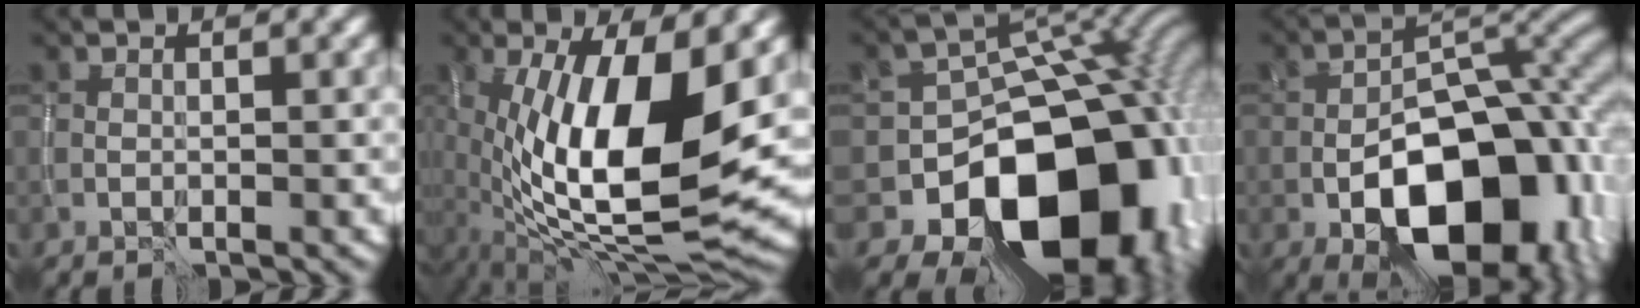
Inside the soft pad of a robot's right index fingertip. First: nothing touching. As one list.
[{"total": 13.5, "force": [0.5, 4.7, 12.6], "torque": [-0.220, -0.008, 0.006]}, {"total": 16.4, "force": [-6.1, 12.2, 9.1], "torque": [-0.085, -0.011, -0.093]}, {"total": 15.1, "force": [-5.8, 8.5, 11.0], "torque": [-0.146, -0.013, -0.089]}]